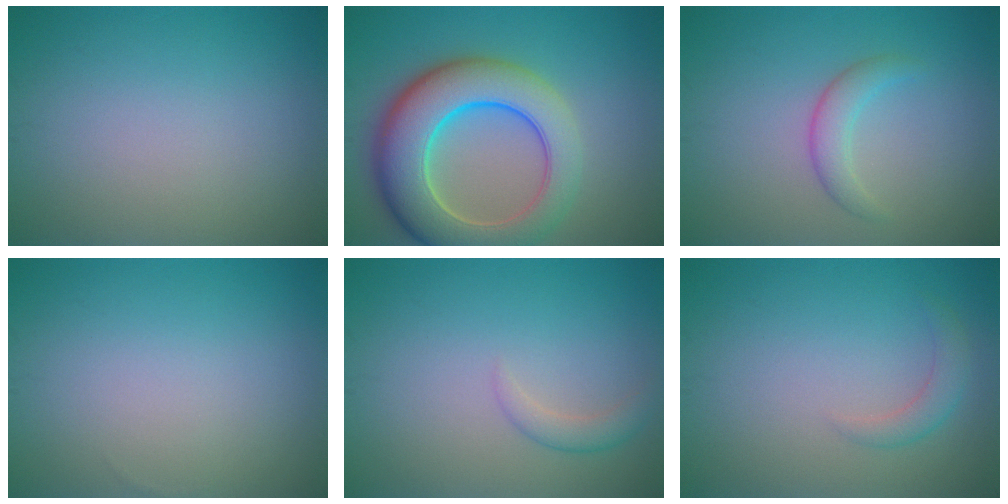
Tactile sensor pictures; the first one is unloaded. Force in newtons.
{"total": 10.2, "press": 10.2, "slide": 0.3}
{"total": 2.1, "press": 2.1, "slide": 0.2}
{"total": 0.0}
{"total": 1.6, "press": 1.6, "slide": 0.0}
{"total": 1.6, "press": 1.6, "slide": 0.1}